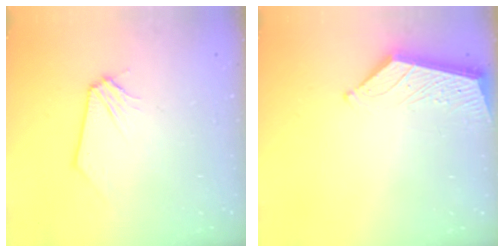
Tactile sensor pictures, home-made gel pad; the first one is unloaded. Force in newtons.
{"total": 5.6, "press": 5.6, "slide": 0.5}